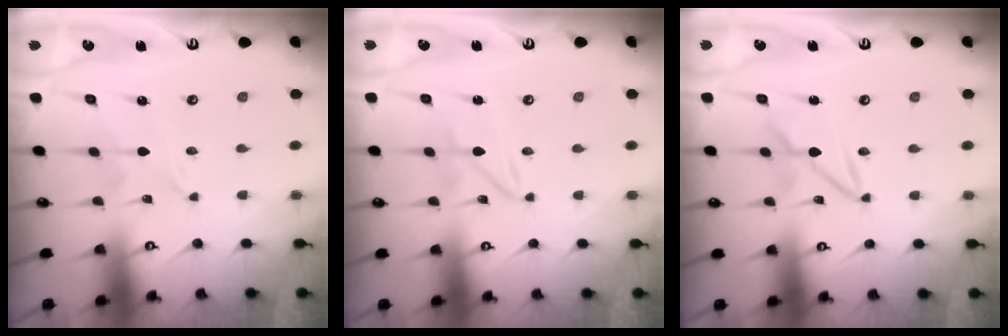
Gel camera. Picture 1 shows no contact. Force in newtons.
{"total": 1.9, "press": 1.9, "slide": 0.2}
{"total": 3.3, "press": 3.3, "slide": 0.3}